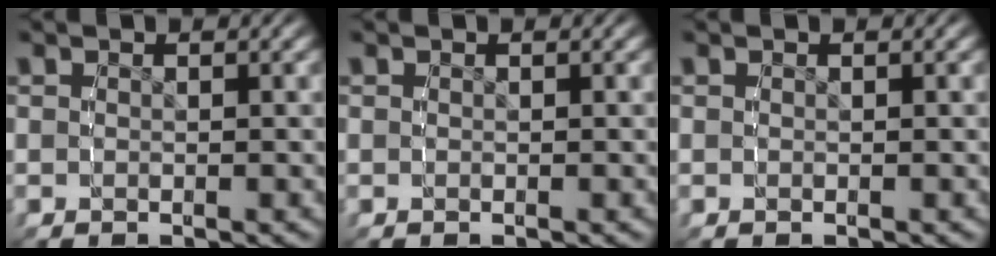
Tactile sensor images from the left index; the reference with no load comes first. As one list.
[{"total": 0.0}, {"total": 0.0}]